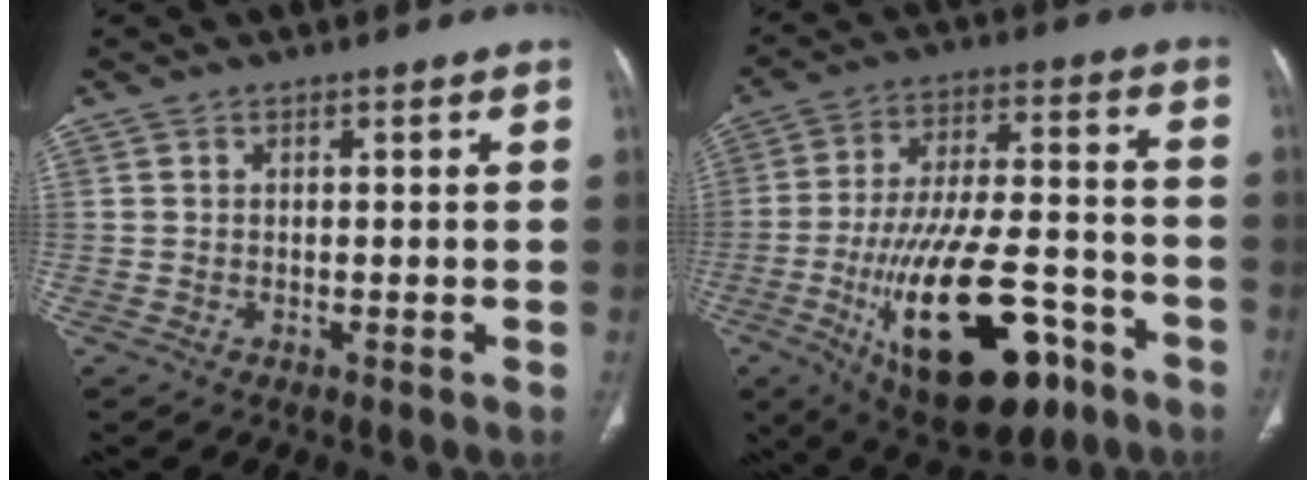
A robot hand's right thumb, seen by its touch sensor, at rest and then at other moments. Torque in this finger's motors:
{"motor_torque": [2.32, 2.61, 2.35, -0.42, 0.35]}